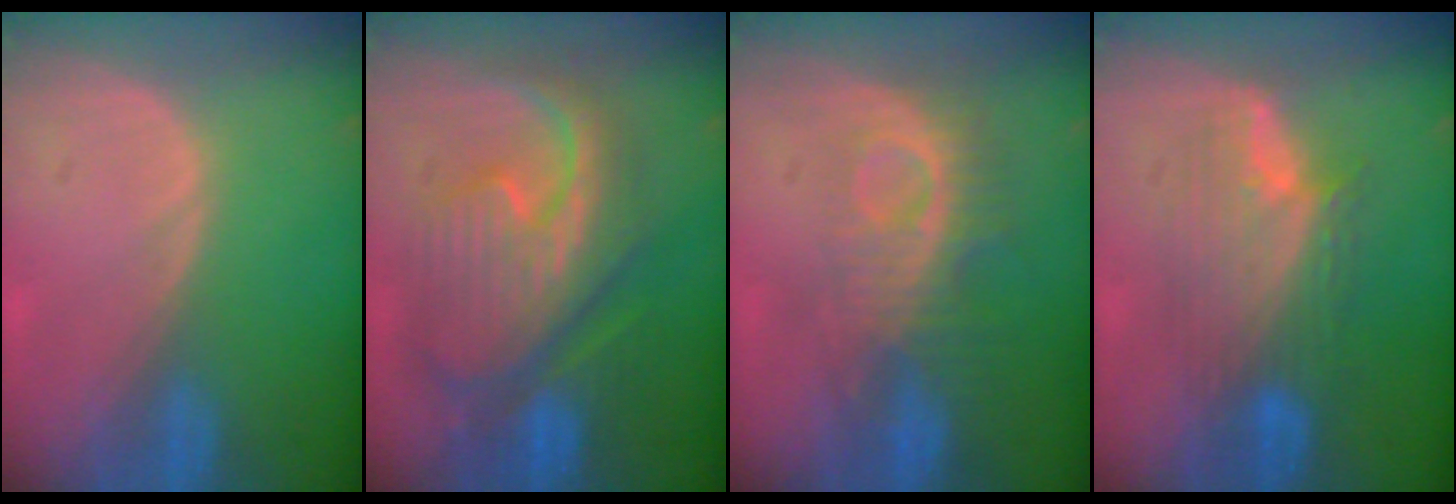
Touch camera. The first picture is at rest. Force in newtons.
{"total": 12.4, "press": 12.3, "slide": 1.3}
{"total": 9.4, "press": 8.2, "slide": 4.5}
{"total": 7.7, "press": 7.6, "slide": 0.7}